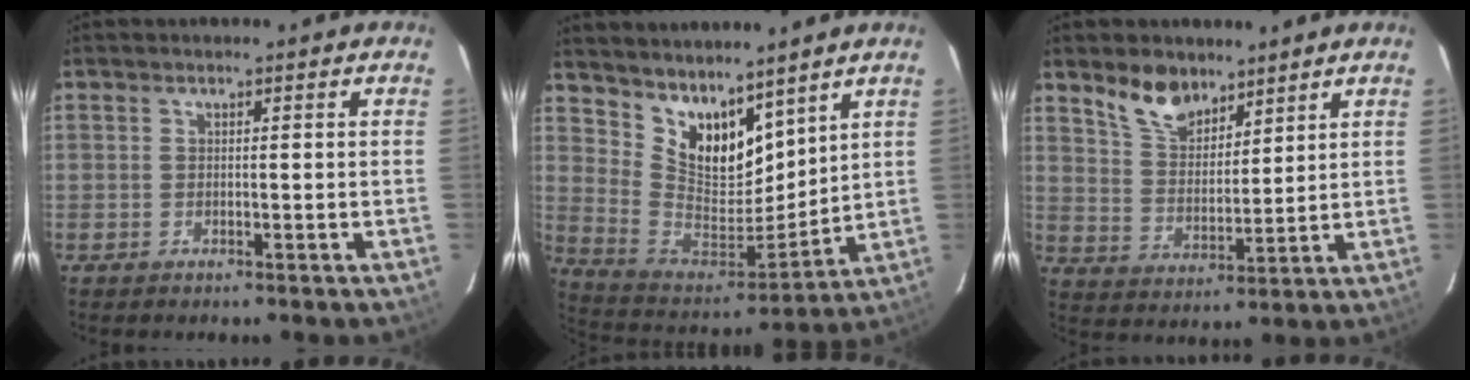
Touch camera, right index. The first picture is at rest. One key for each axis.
{"total": 14.3, "fx": 10.6, "fy": 7.2, "fz": 6.3, "tx": -0.132, "ty": -0.002, "tz": 0.214}
{"total": 8.9, "fx": 6.7, "fy": 4.3, "fz": 4.0, "tx": -0.072, "ty": 0.013, "tz": 0.132}